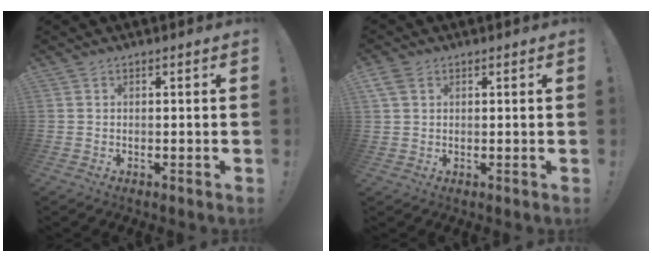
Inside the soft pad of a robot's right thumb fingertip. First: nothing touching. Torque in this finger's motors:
{"motor_torque": [1.62, 1.91, 0.60, -0.52, 0.31]}